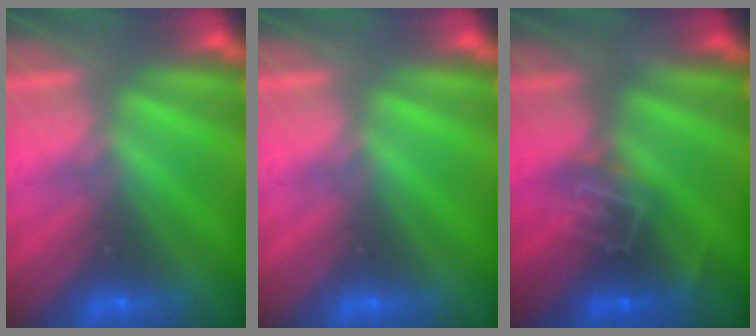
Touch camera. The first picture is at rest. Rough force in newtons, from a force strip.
{"total": 0.0}
{"total": 2.7}